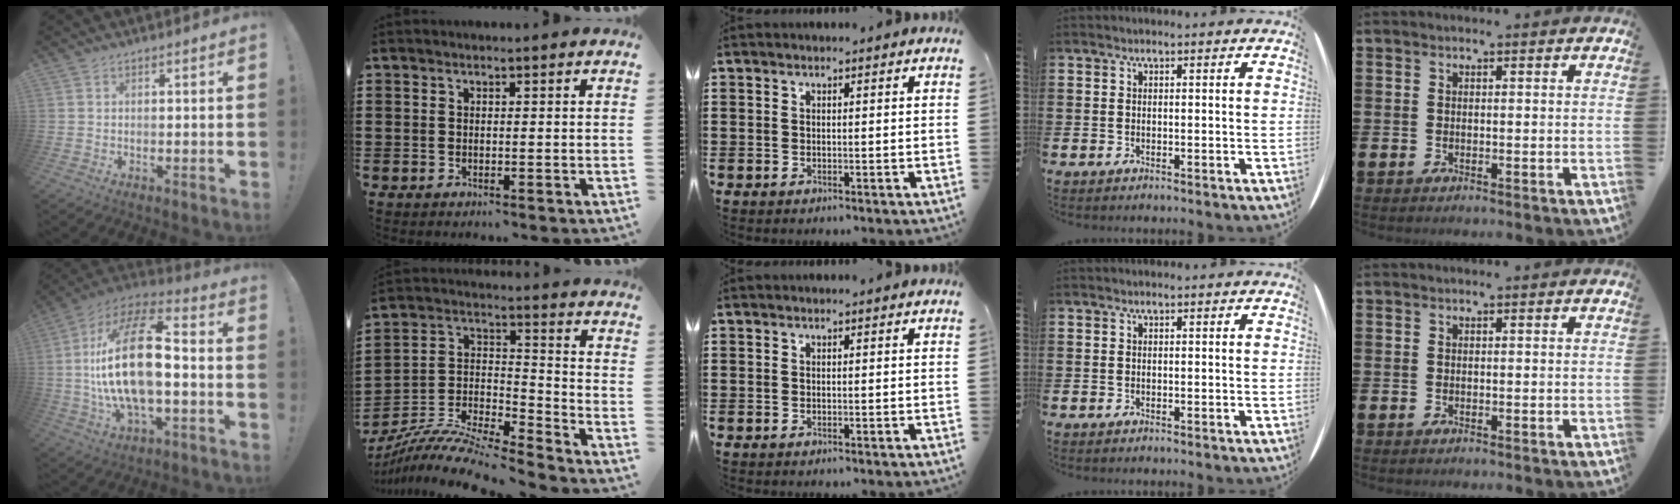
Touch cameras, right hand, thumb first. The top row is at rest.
{"thumb": {"total": 24.9, "force": [-1.2, 11.3, 22.2], "torque": [-0.409, 0.012, -0.021]}, "index": {"total": 9.9, "force": [-9.1, 1.0, 3.7], "torque": [-0.083, 0.003, -0.188]}}